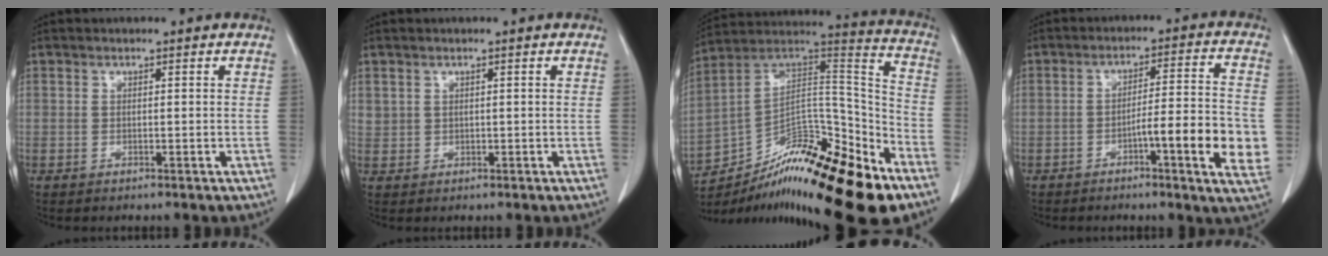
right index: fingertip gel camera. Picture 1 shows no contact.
{"total": 1.4, "force": [0.6, 1.2, 0.2], "torque": [0.006, 0.011, 0.012]}
{"total": 25.5, "force": [-16.2, 5.7, 18.8], "torque": [-0.257, 0.035, -0.259]}
{"total": 11.6, "force": [-3.3, 0.6, 11.1], "torque": [-0.149, 0.002, -0.049]}